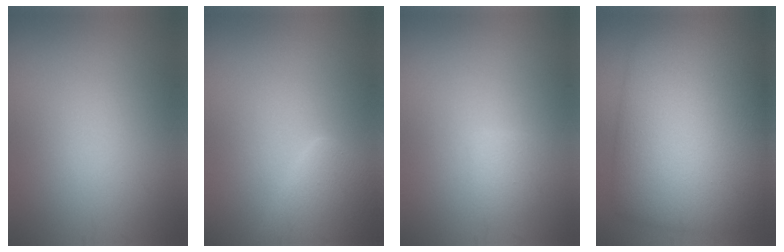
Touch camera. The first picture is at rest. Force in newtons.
{"total": 4.6, "press": 4.6, "slide": 0.4}
{"total": 1.4, "press": 1.4, "slide": 0.1}
{"total": 15.7, "press": 15.7, "slide": 0.7}